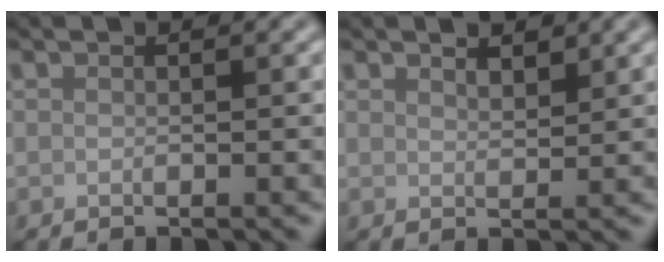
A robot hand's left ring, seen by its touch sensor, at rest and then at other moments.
{"total": 1.7, "force": [1.5, 0.5, 0.6], "torque": [-0.010, 0.000, 0.027]}